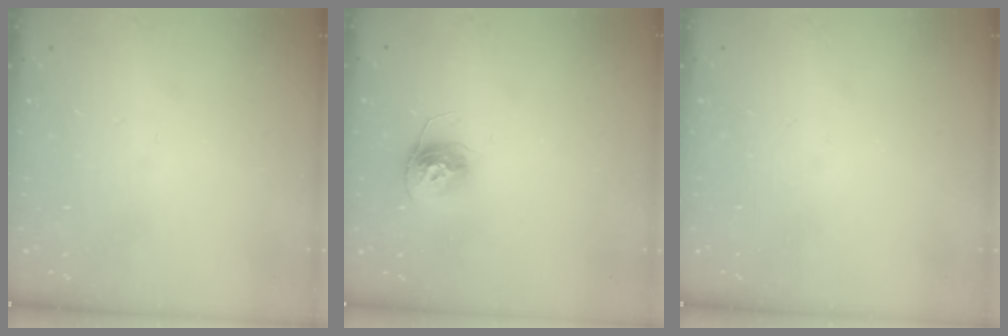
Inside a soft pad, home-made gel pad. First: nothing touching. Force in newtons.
{"total": 11.4, "press": 11.4, "slide": 1.0}
{"total": 0.0}